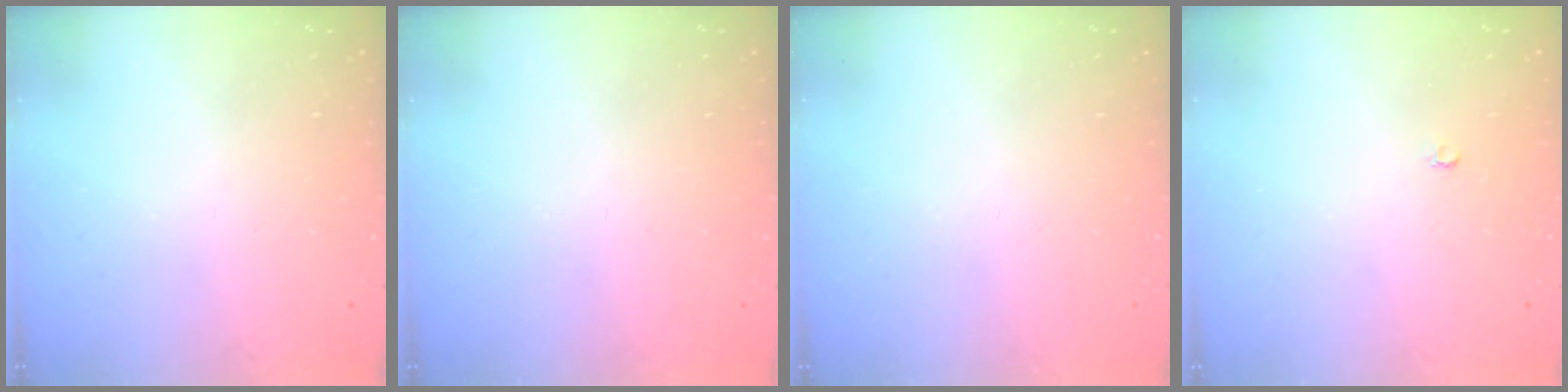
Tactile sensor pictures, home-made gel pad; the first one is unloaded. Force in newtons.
{"total": 0.0}
{"total": 0.0}
{"total": 2.0, "press": 2.0, "slide": 0.4}